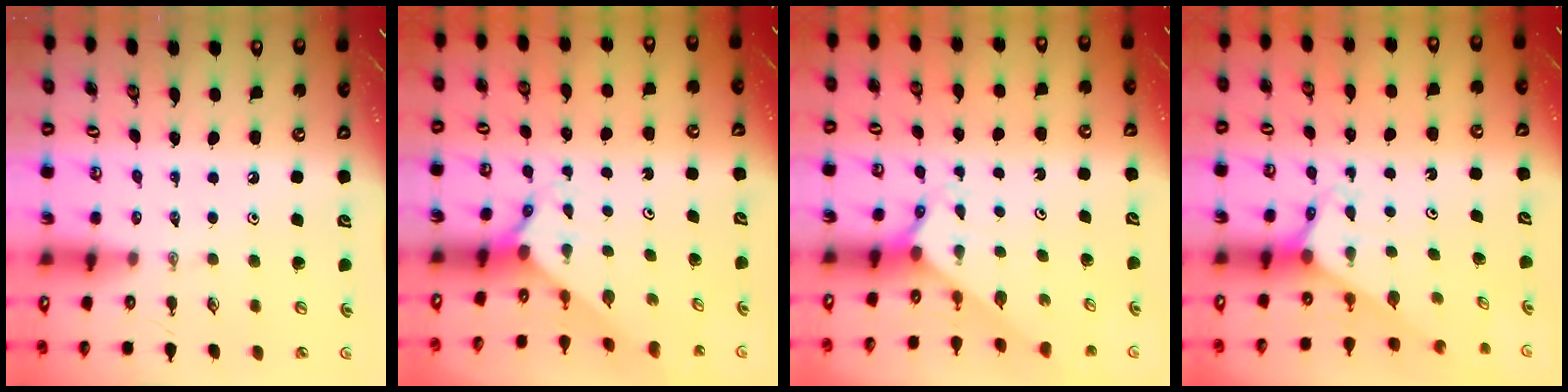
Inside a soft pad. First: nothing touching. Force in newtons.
{"total": 1.7, "press": 1.7, "slide": 0.1}
{"total": 2.1, "press": 2.1, "slide": 0.2}
{"total": 2.7, "press": 2.7, "slide": 0.1}